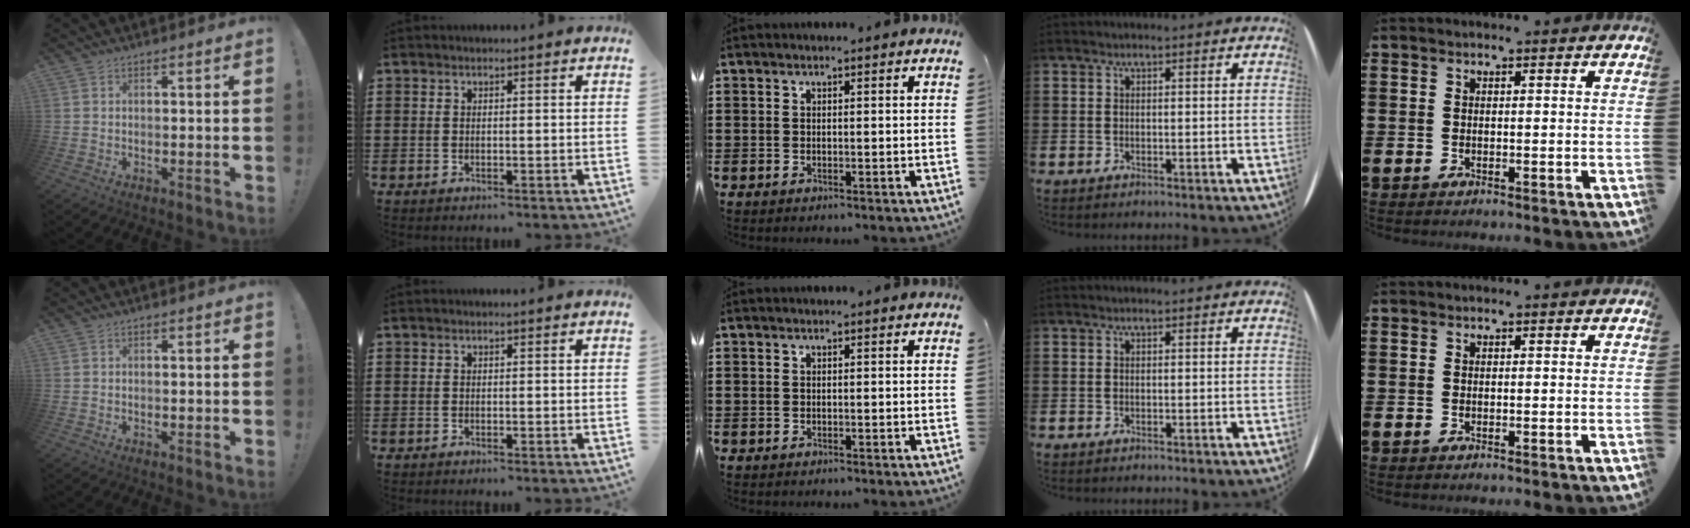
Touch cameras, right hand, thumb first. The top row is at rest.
{}